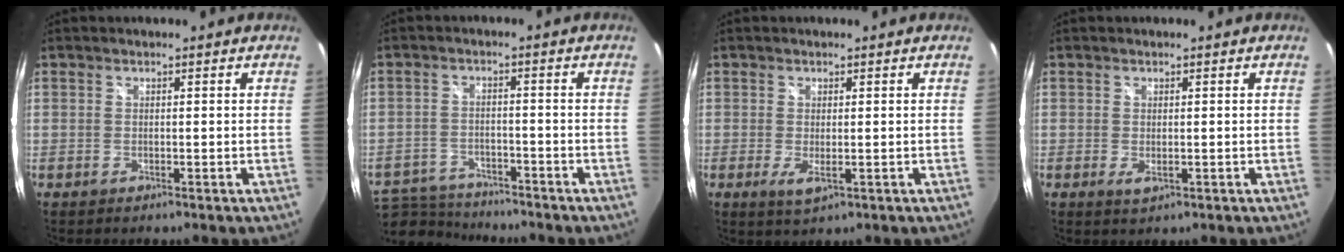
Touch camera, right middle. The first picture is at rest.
{"total": 12.5, "force": [-10.8, 4.6, 4.3], "torque": [-0.118, -0.010, -0.181]}
{"total": 2.9, "force": [-0.6, 0.9, 2.7], "torque": [-0.049, -0.012, -0.007]}
{"total": 1.6, "force": [-0.3, 0.7, 1.4], "torque": [-0.025, -0.004, -0.003]}